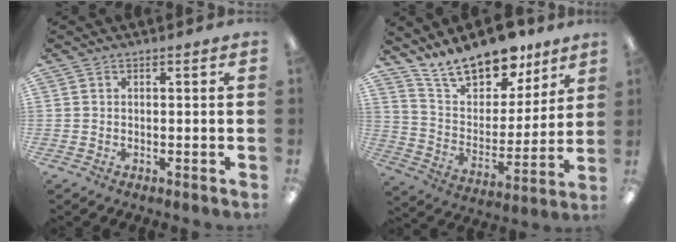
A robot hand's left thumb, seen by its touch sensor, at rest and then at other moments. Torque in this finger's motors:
{"motor_torque": [0.10, 0.58, 1.40, -1.37, 0.26]}